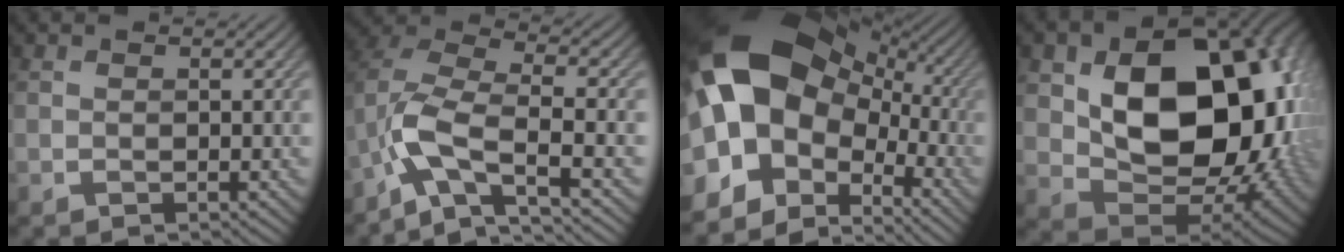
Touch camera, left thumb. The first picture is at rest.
{"total": 9.5, "force": [-4.4, 3.8, 7.5], "torque": [-0.154, -0.004, -0.096]}
{"total": 19.3, "force": [1.3, 13.6, 13.6], "torque": [-0.260, 0.004, 0.037]}
{"total": 17.4, "force": [2.4, 11.9, 12.4], "torque": [-0.192, -0.029, 0.059]}